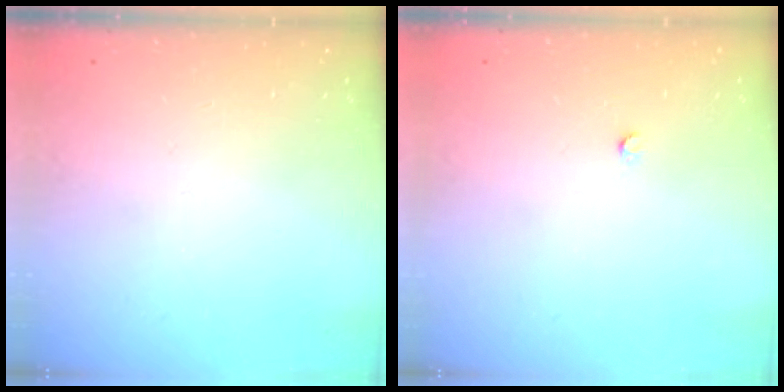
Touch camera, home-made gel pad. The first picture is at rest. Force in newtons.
{"total": 2.2, "press": 2.2, "slide": 0.3}